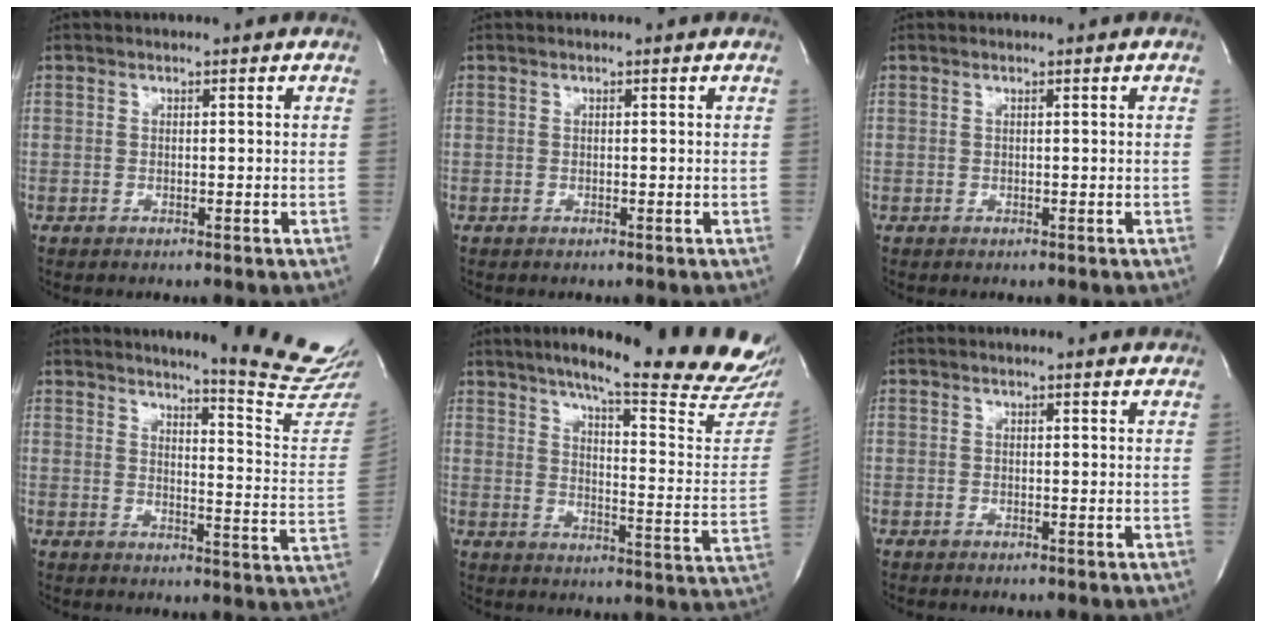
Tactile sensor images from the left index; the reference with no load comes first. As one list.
[{"total": 0.0}, {"total": 0.0}, {"total": 15.8, "force": [14.8, -1.8, 5.3], "torque": [-0.076, -0.130, 0.168]}, {"total": 24.9, "force": [21.1, 1.3, 13.1], "torque": [-0.186, -0.088, 0.259]}, {"total": 1.7, "force": [1.6, 0.3, 0.3], "torque": [-0.012, 0.002, 0.010]}]